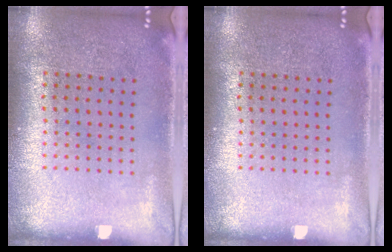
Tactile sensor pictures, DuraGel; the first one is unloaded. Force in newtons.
{"total": 0.0}